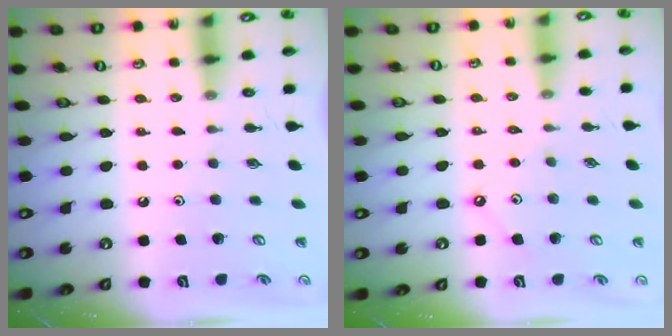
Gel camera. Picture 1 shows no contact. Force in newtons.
{"total": 2.9, "press": 2.9, "slide": 0.5}